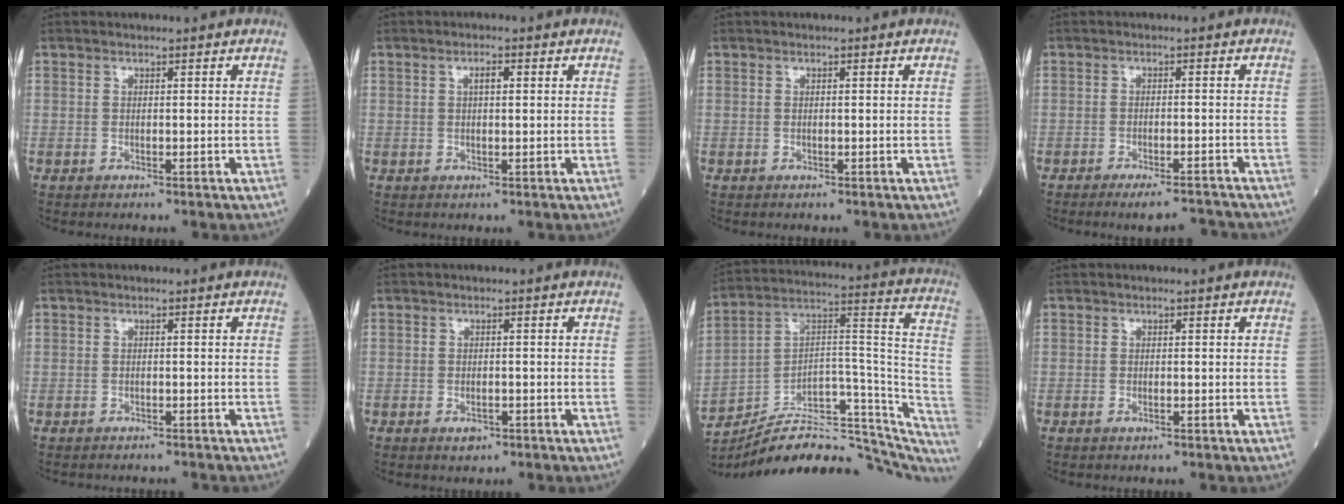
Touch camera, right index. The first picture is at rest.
{"total": 1.9, "force": [0.6, 0.5, 1.7], "torque": [-0.031, 0.002, 0.008]}
{"total": 0.0}
{"total": 5.1, "force": [-4.7, 0.5, 1.9], "torque": [-0.015, -0.004, -0.075]}
{"total": 2.6, "force": [-2.4, 0.7, 0.5], "torque": [-0.001, -0.003, -0.031]}
{"total": 1.6, "force": [-0.8, 0.9, 1.0], "torque": [-0.016, 0.000, -0.008]}
{"total": 26.7, "force": [-23.0, 7.1, 11.5], "torque": [-0.125, 0.045, -0.333]}
{"total": 0.6, "force": [-0.3, 0.2, 0.5], "torque": [-0.011, -0.002, -0.004]}